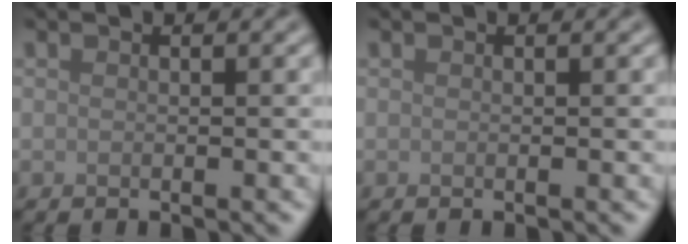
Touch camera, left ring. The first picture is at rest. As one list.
[{"total": 0.0}]